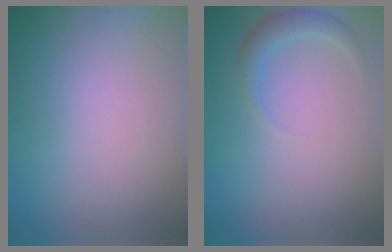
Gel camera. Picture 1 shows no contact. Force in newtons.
{"total": 1.7, "press": 1.7, "slide": 0.1}